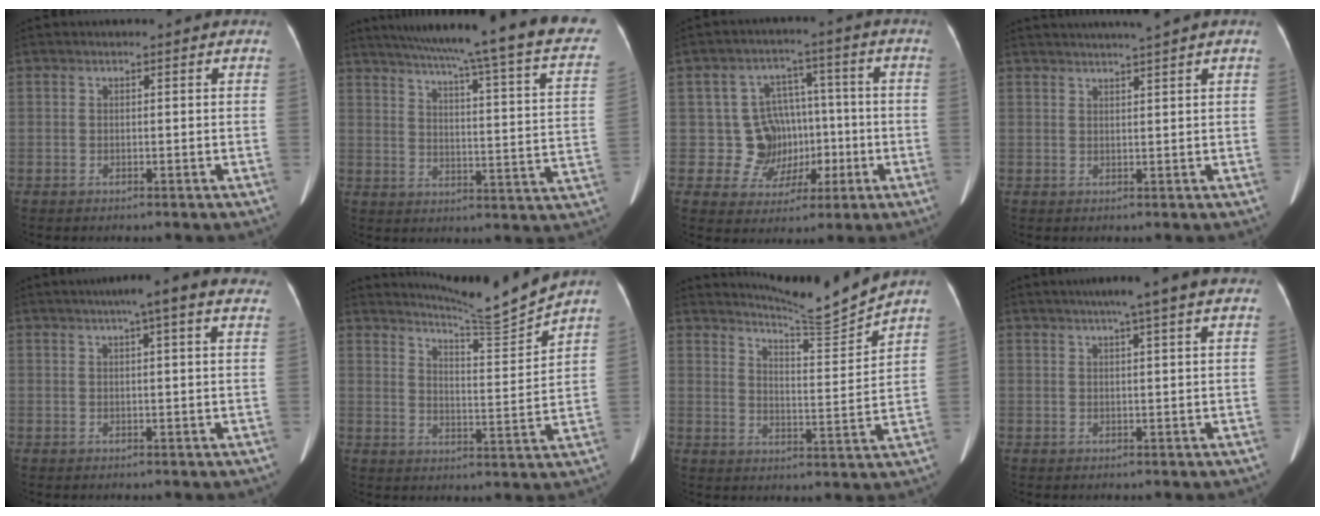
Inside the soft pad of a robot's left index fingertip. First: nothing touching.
{"total": 29.2, "force": [24.0, 1.1, 16.6], "torque": [-0.217, -0.047, 0.291]}
{"total": 8.5, "force": [-0.8, 8.3, 1.6], "torque": [-0.014, 0.036, -0.003]}
{"total": 5.3, "force": [4.5, -1.3, 2.5], "torque": [-0.032, 0.013, 0.064]}
{"total": 8.6, "force": [6.1, 0.6, 6.0], "torque": [-0.077, 0.031, 0.066]}
{"total": 9.1, "force": [8.7, -2.6, 0.7], "torque": [-0.031, -0.053, 0.142]}
{"total": 8.8, "force": [8.4, -2.4, 0.4], "torque": [-0.027, -0.051, 0.139]}
{"total": 6.4, "force": [4.6, -0.6, 4.4], "torque": [-0.068, 0.023, 0.062]}